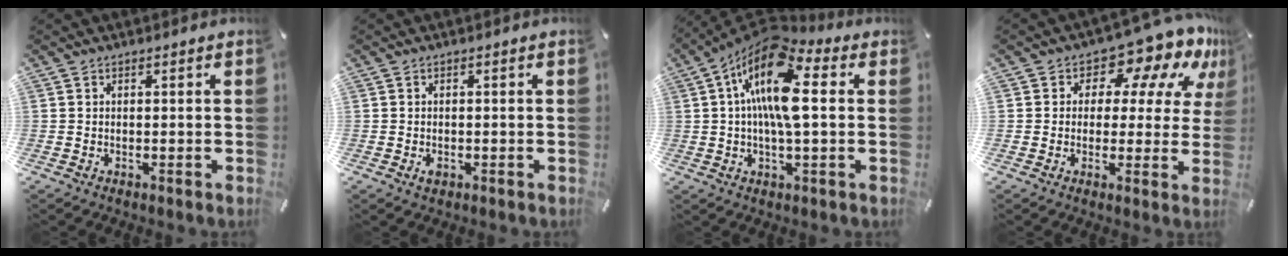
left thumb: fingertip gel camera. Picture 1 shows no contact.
{"total": 1.5, "force": [-0.5, 0.9, 1.0], "torque": [-0.019, 0.003, -0.010]}
{"total": 16.7, "force": [3.1, 6.6, 15.0], "torque": [-0.285, -0.016, 0.049]}
{"total": 11.8, "force": [7.4, 6.3, 6.7], "torque": [-0.094, -0.058, 0.124]}